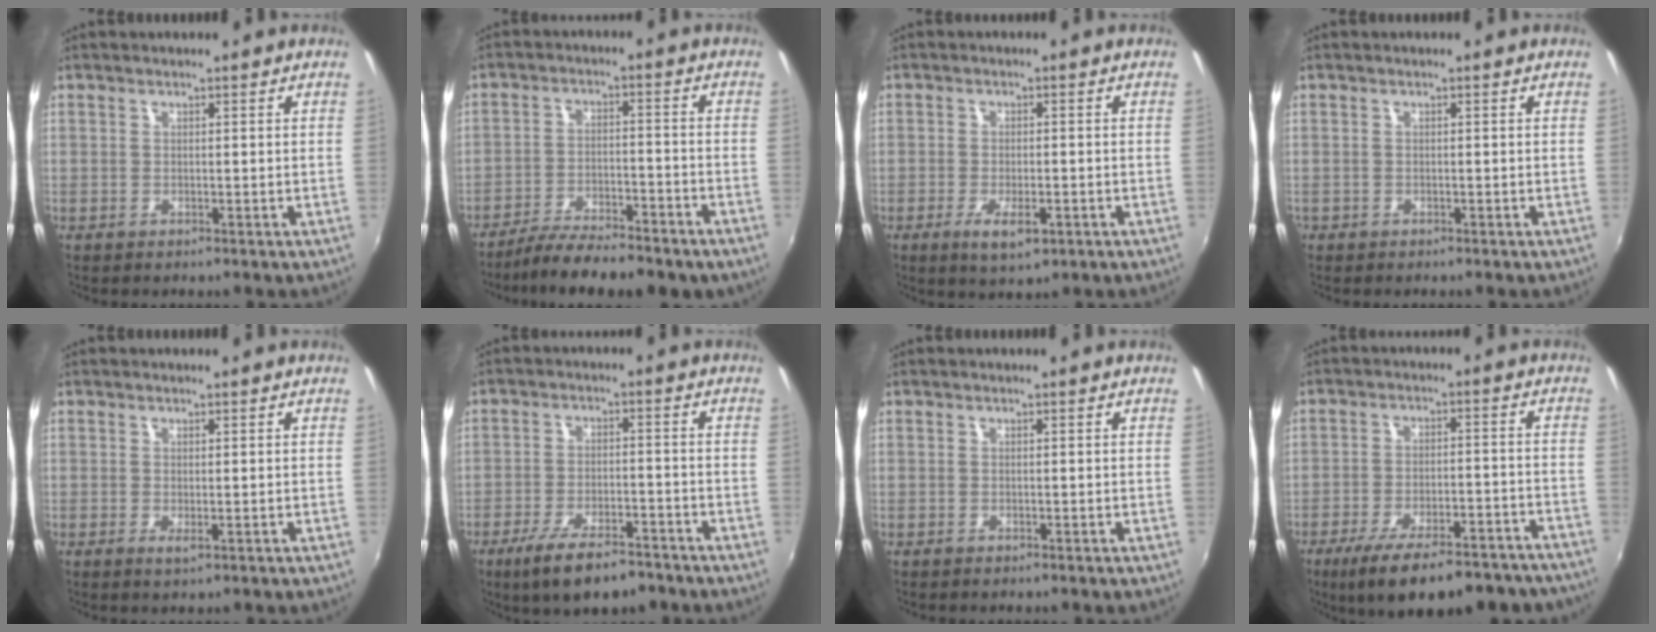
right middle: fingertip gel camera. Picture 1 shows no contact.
{"total": 13.5, "force": [-11.2, 3.0, 7.0], "torque": [-0.138, -0.027, -0.171]}
{"total": 5.3, "force": [-2.4, 1.7, 4.4], "torque": [-0.092, -0.013, -0.039]}
{"total": 0.7, "force": [-0.5, 0.4, 0.0], "torque": [-0.003, -0.003, -0.010]}
{"total": 1.2, "force": [0.0, 0.1, 1.2], "torque": [-0.022, -0.003, 0.000]}
{"total": 10.6, "force": [-7.6, 3.4, 6.5], "torque": [-0.142, -0.021, -0.126]}
{"total": 0.0}
{"total": 21.2, "force": [-17.1, 6.1, 11.1], "torque": [-0.188, -0.030, -0.226]}